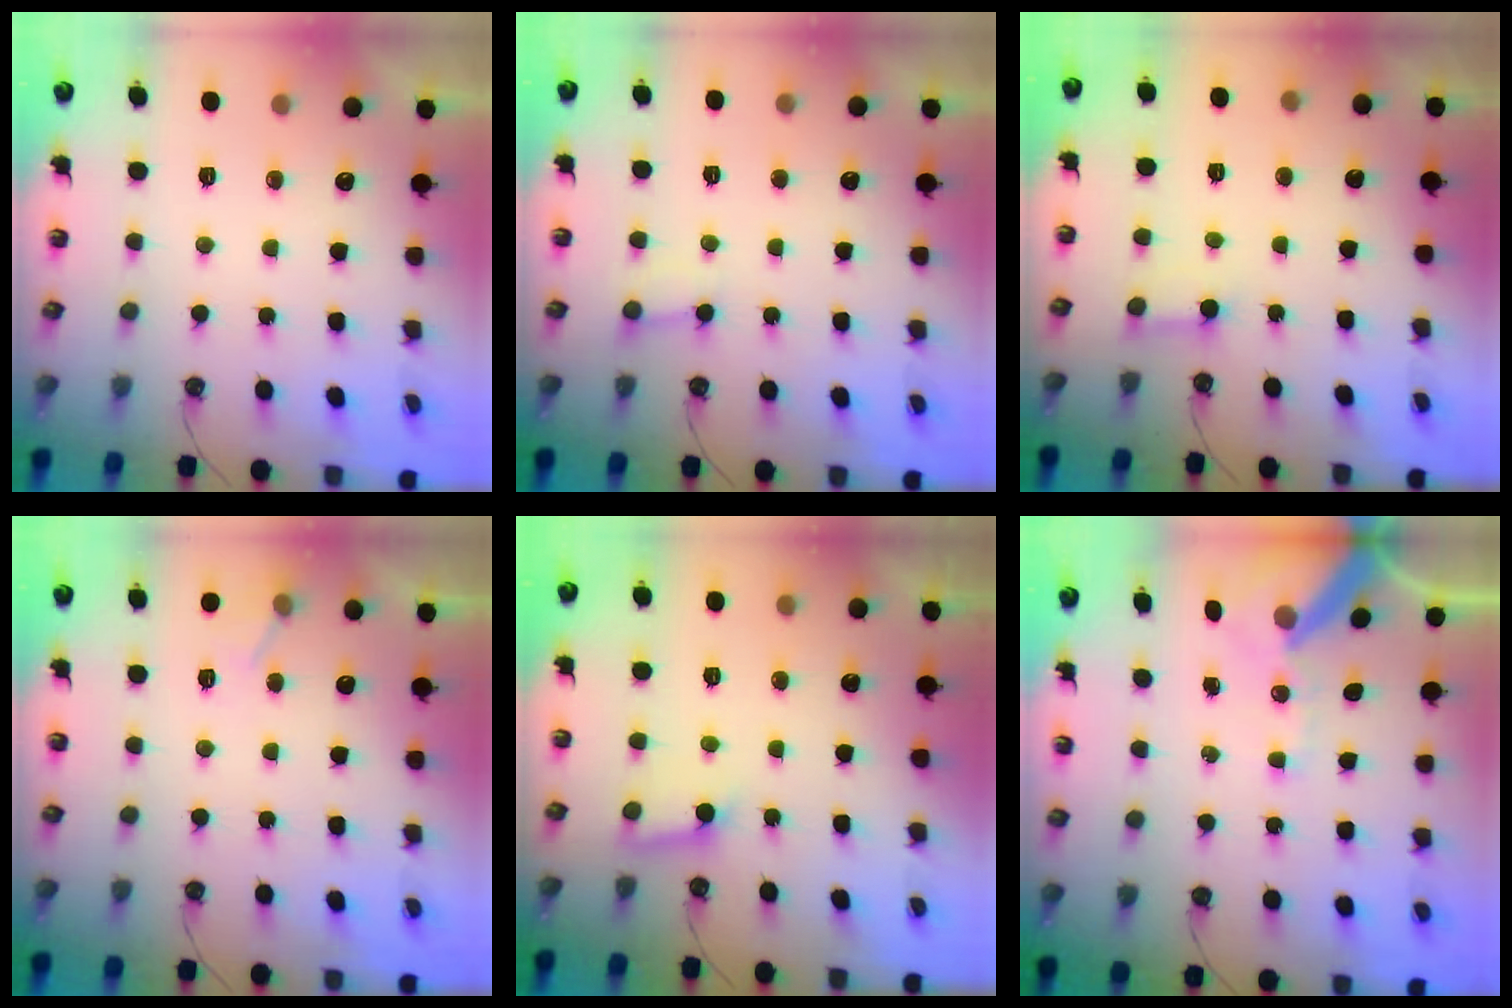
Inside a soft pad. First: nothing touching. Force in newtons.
{"total": 3.8, "press": 3.7, "slide": 0.3}
{"total": 2.2, "press": 2.2, "slide": 0.1}
{"total": 5.3, "press": 5.2, "slide": 0.5}
{"total": 4.4, "press": 4.3, "slide": 0.4}
{"total": 11.1, "press": 10.9, "slide": 1.7}